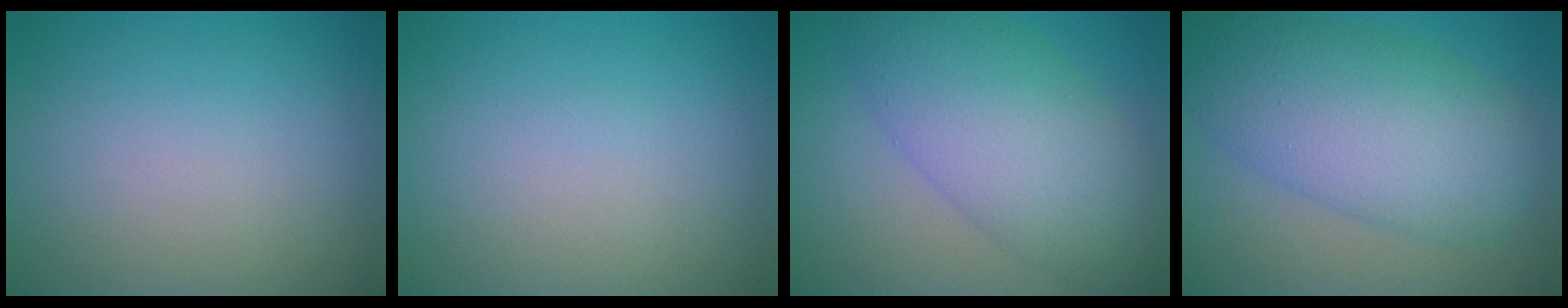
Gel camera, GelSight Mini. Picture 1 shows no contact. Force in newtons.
{"total": 0.0}
{"total": 8.2, "press": 8.2, "slide": 0.2}
{"total": 9.4, "press": 9.3, "slide": 0.3}